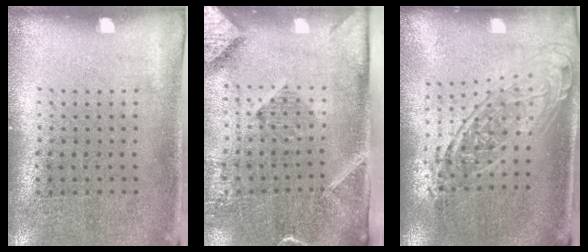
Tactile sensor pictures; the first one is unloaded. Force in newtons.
{"total": 2.9, "press": 2.2, "slide": 2.0}
{"total": 1.7, "press": 1.3, "slide": 1.0}